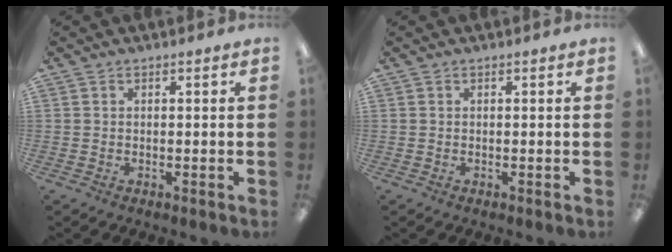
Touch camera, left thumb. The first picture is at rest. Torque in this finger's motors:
{"motor_torque": [0.00, 0.01, 0.00, 0.00, 0.00]}